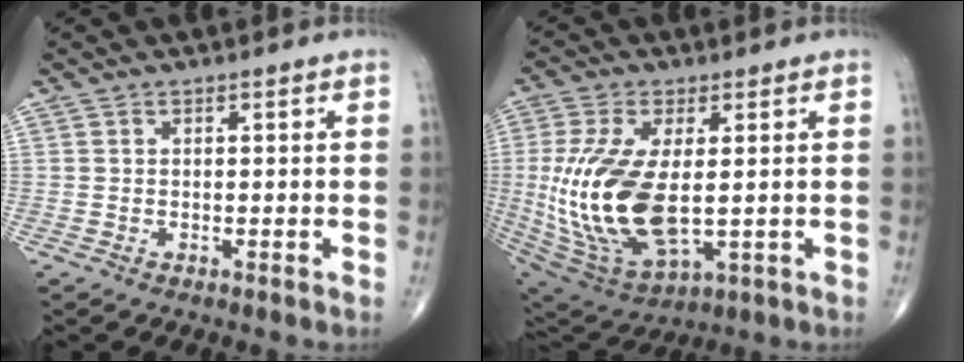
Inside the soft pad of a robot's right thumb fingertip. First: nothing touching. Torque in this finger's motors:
{"motor_torque": [0.05, 1.18, 1.77, 0.07, 0.24]}